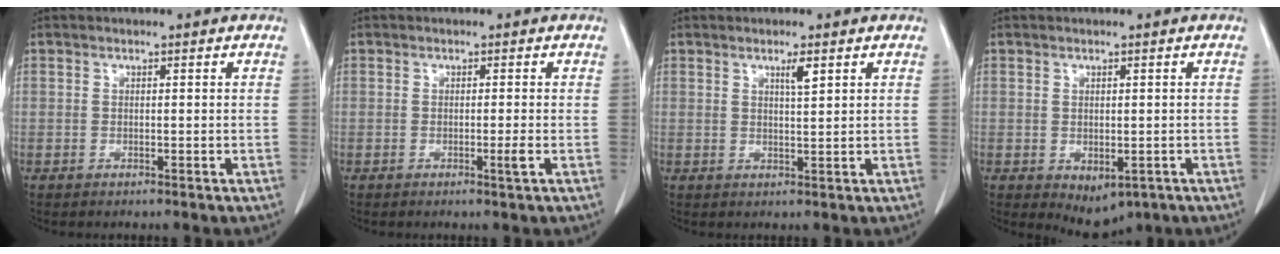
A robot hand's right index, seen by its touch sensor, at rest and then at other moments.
{"total": 1.4, "force": [-0.5, -0.3, 1.2], "torque": [-0.020, -0.005, -0.009]}
{"total": 2.1, "force": [1.2, 0.1, 1.8], "torque": [-0.033, -0.003, 0.021]}
{"total": 4.5, "force": [-2.0, 2.7, 3.0], "torque": [-0.034, -0.006, -0.013]}